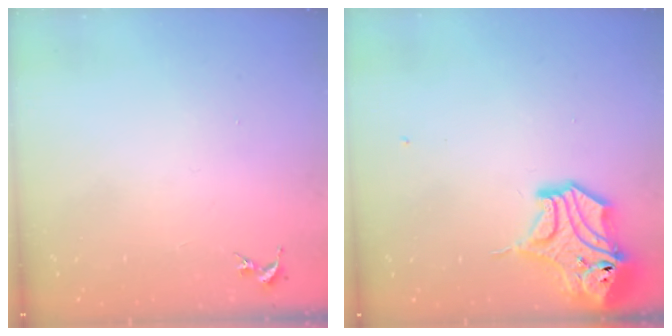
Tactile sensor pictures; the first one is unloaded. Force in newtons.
{"total": 14.8, "press": 14.7, "slide": 2.2}